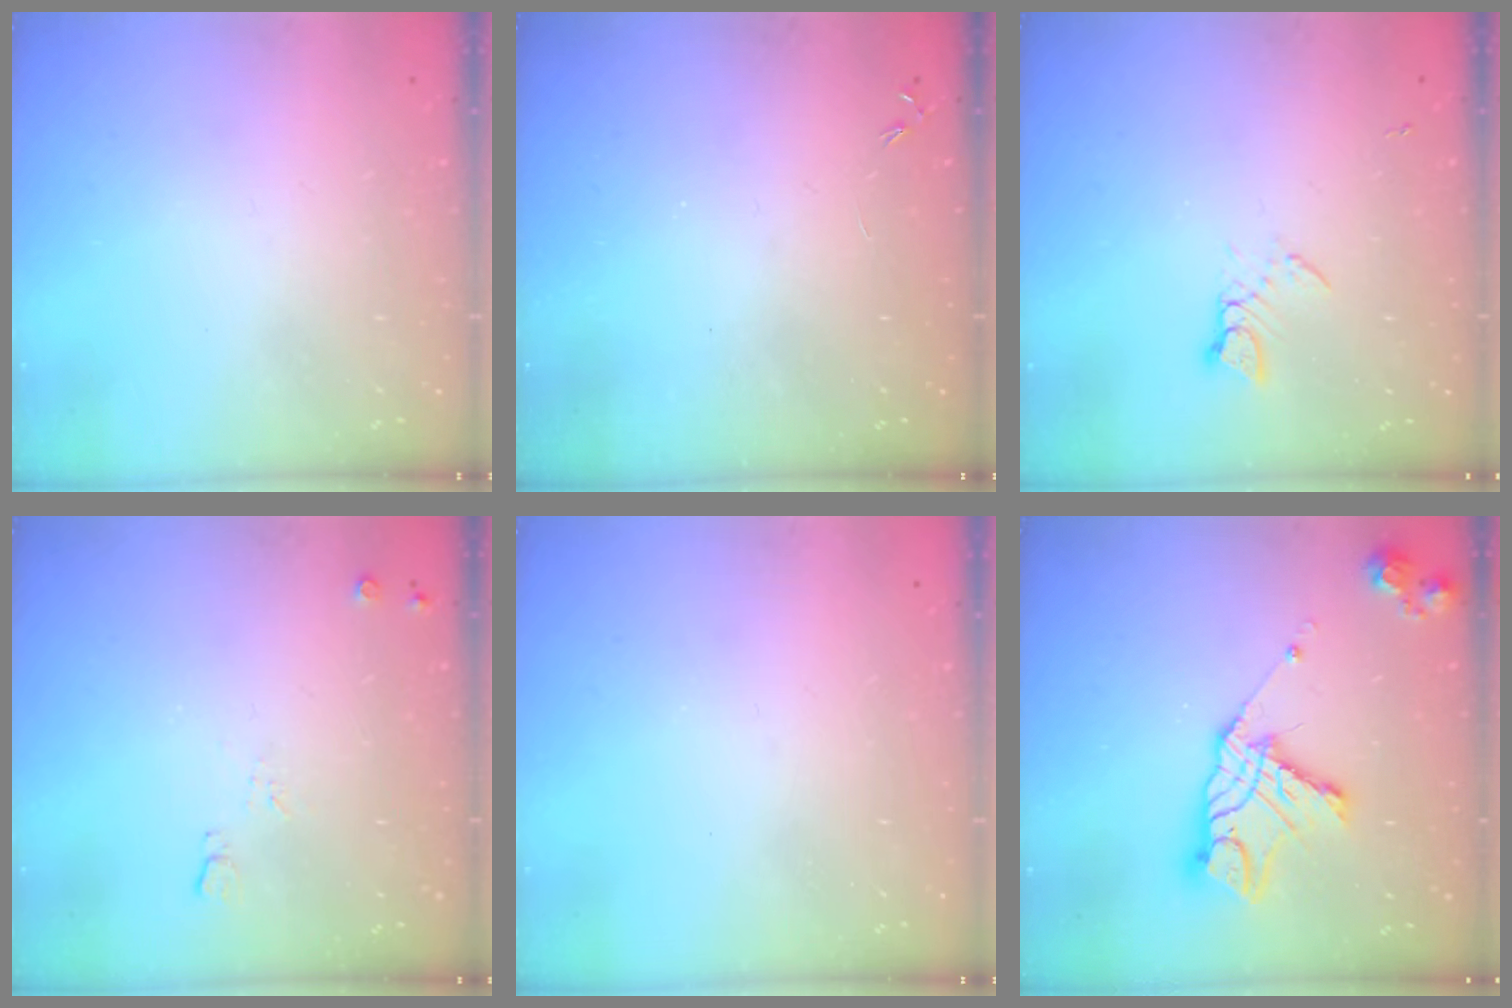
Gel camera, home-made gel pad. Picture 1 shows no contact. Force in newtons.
{"total": 0.0}
{"total": 3.6, "press": 3.6, "slide": 0.5}
{"total": 5.2, "press": 5.1, "slide": 1.1}
{"total": 0.0}
{"total": 14.7, "press": 14.7, "slide": 1.2}